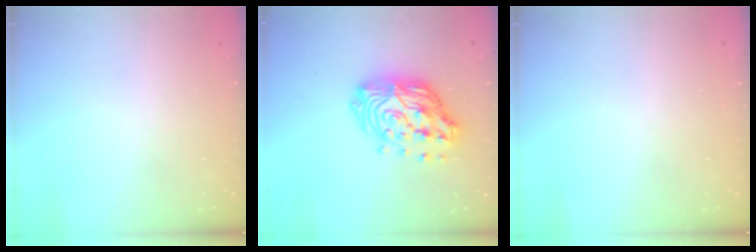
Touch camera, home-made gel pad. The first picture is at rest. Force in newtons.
{"total": 19.1, "press": 19.0, "slide": 1.5}
{"total": 0.0}